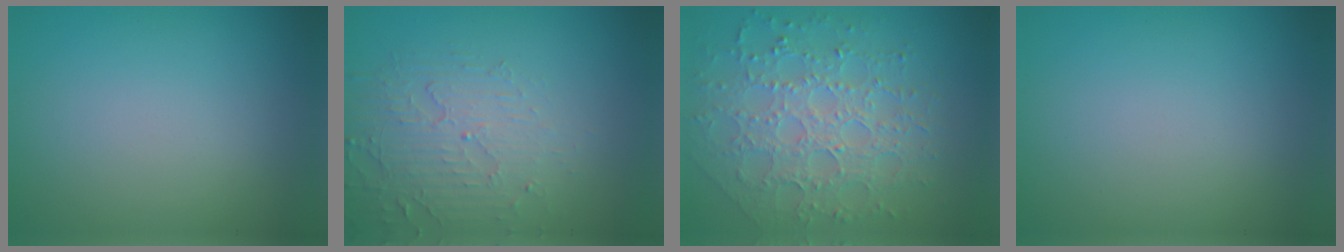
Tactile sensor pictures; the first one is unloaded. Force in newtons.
{"total": 3.8, "press": 3.4, "slide": 1.8}
{"total": 7.2, "press": 5.1, "slide": 5.1}
{"total": 0.0}